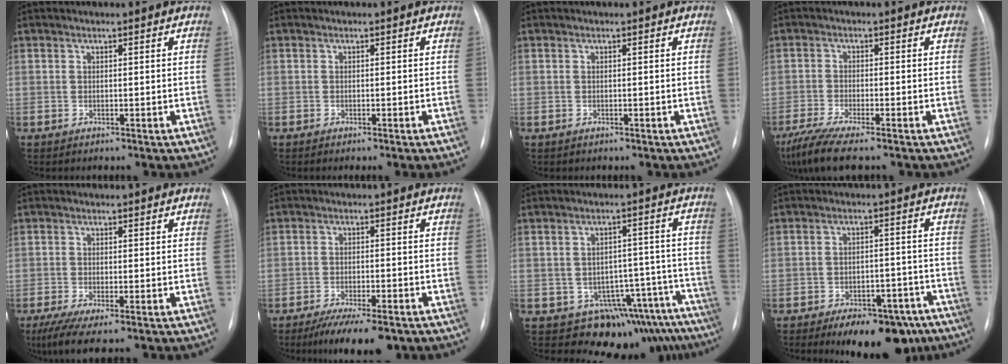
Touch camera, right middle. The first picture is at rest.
{"total": 1.4, "force": [-1.1, -0.3, 0.9], "torque": [-0.011, 0.001, -0.011]}
{"total": 0.0}
{"total": 7.9, "force": [-6.3, 0.5, 4.9], "torque": [-0.095, -0.023, -0.107]}
{"total": 5.6, "force": [-3.6, 0.9, 4.2], "torque": [-0.079, -0.019, -0.060]}
{"total": 9.4, "force": [-7.0, 2.2, 5.9], "torque": [-0.086, -0.016, -0.103]}
{"total": 13.9, "force": [-11.8, 7.3, 1.2], "torque": [0.020, 0.062, -0.136]}
{"total": 12.5, "force": [-9.3, 5.4, 6.4], "torque": [-0.067, 0.021, -0.130]}